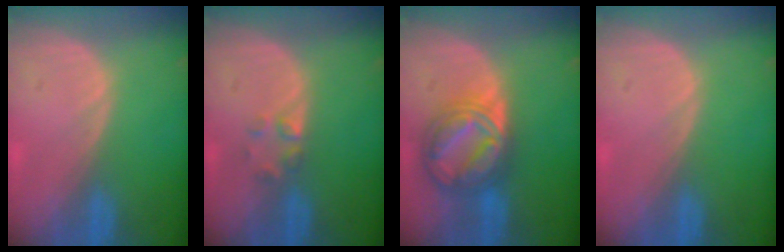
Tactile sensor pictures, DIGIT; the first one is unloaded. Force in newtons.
{"total": 2.0, "press": 2.0, "slide": 0.2}
{"total": 9.2, "press": 9.1, "slide": 0.6}
{"total": 0.0}